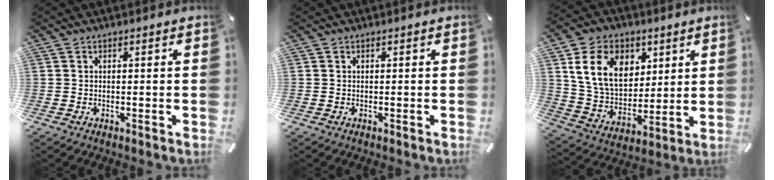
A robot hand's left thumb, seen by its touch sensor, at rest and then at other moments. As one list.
[{"total": 0.0}, {"total": 15.4, "force": [5.9, 11.7, 8.1], "torque": [-0.163, -0.005, 0.114]}]